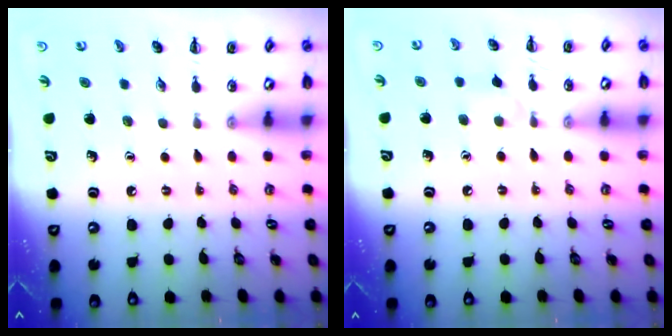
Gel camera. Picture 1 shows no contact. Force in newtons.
{"total": 4.2, "press": 3.9, "slide": 1.5}